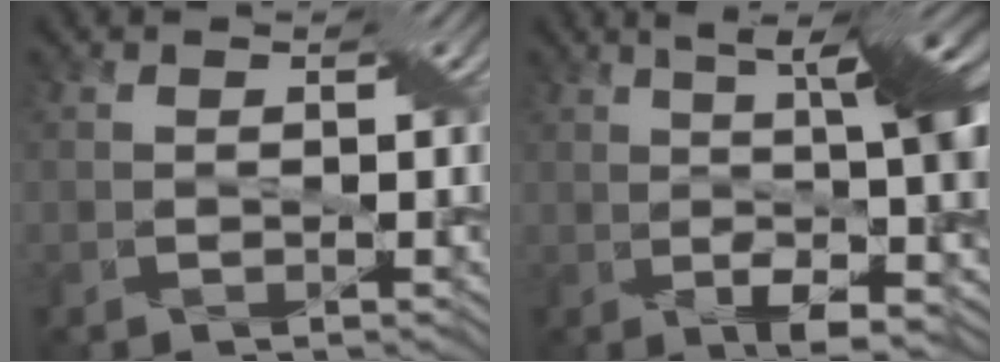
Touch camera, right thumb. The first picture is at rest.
{"total": 14.4, "force": [1.8, 3.4, 13.9], "torque": [-0.203, 0.021, 0.040]}